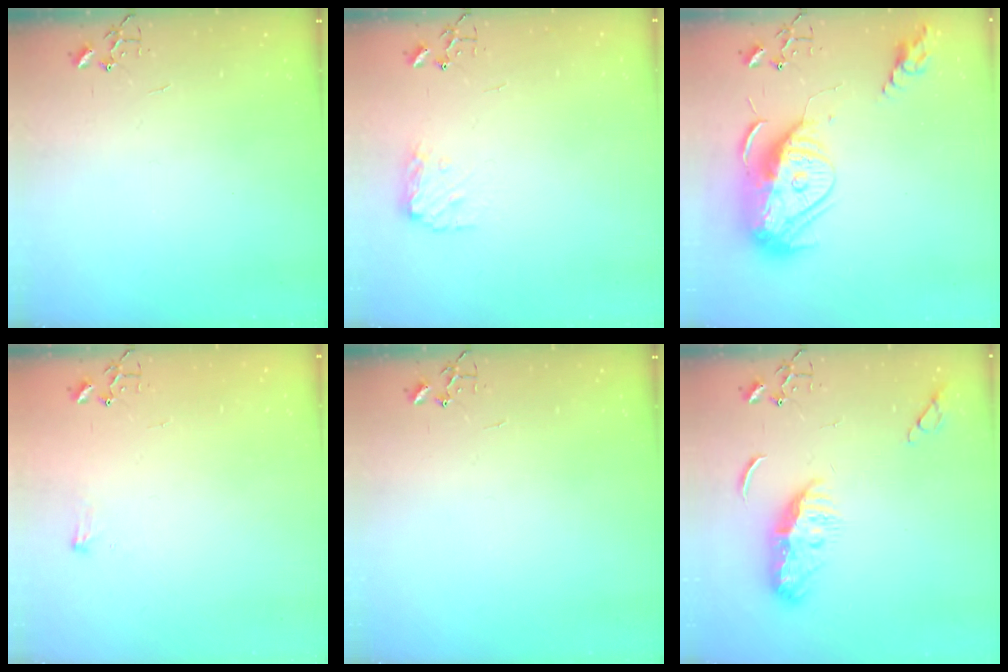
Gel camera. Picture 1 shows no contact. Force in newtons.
{"total": 8.7, "press": 8.7, "slide": 0.5}
{"total": 17.7, "press": 17.6, "slide": 1.6}
{"total": 5.3, "press": 5.3, "slide": 0.8}
{"total": 0.0}
{"total": 10.6, "press": 10.6, "slide": 0.5}